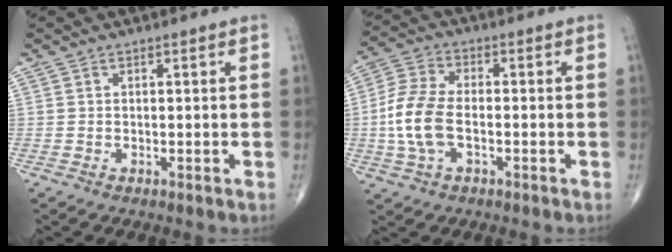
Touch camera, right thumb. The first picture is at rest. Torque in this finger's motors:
{"motor_torque": [0.08, 0.77, 0.93, -0.10, 0.34]}